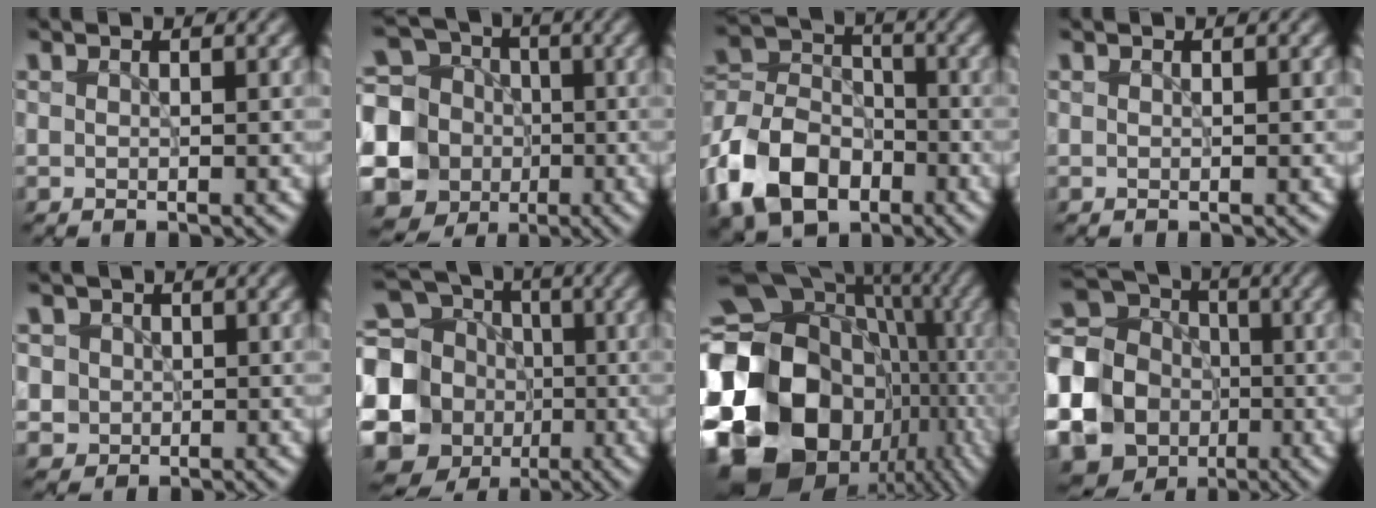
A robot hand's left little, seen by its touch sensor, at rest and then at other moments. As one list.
[{"total": 13.4, "force": [-2.5, 12.4, 4.6], "torque": [-0.126, 0.008, -0.068]}, {"total": 9.7, "force": [-4.6, 6.9, 5.2], "torque": [-0.112, -0.001, -0.108]}, {"total": 0.0}, {"total": 3.4, "force": [1.0, 3.0, 1.1], "torque": [-0.013, 0.014, 0.010]}, {"total": 15.6, "force": [-2.3, 14.4, 5.6], "torque": [-0.154, 0.007, -0.061]}, {"total": 21.5, "force": [-3.9, 17.5, 11.8], "torque": [-0.243, -0.015, -0.053]}, {"total": 21.9, "force": [-5.1, 20.1, 6.8], "torque": [-0.207, -0.010, -0.132]}]